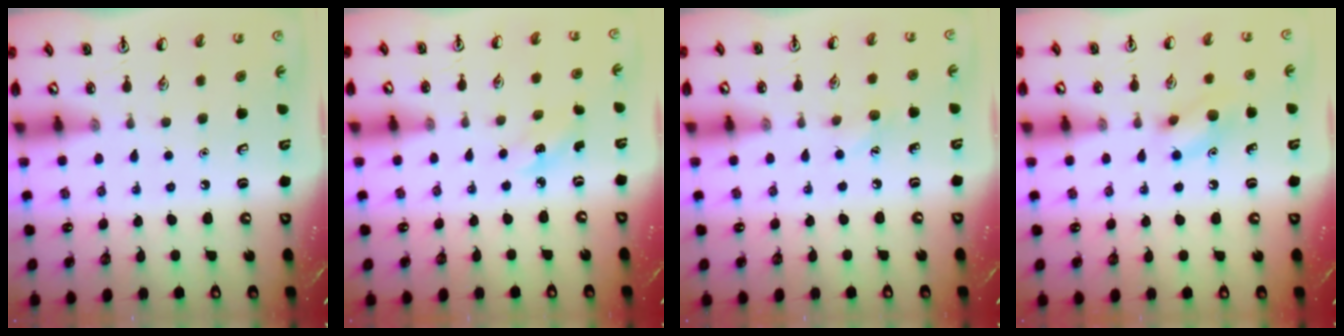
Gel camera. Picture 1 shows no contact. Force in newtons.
{"total": 2.5, "press": 2.4, "slide": 0.9}
{"total": 5.0, "press": 4.7, "slide": 1.6}
{"total": 9.2, "press": 9.2, "slide": 1.2}